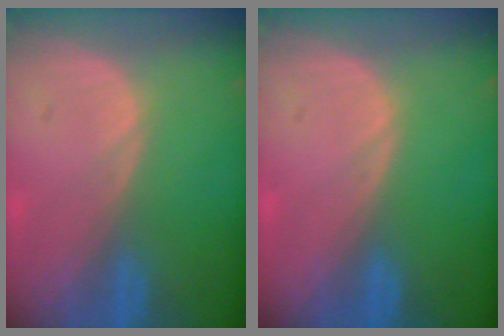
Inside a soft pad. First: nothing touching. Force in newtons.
{"total": 0.0}